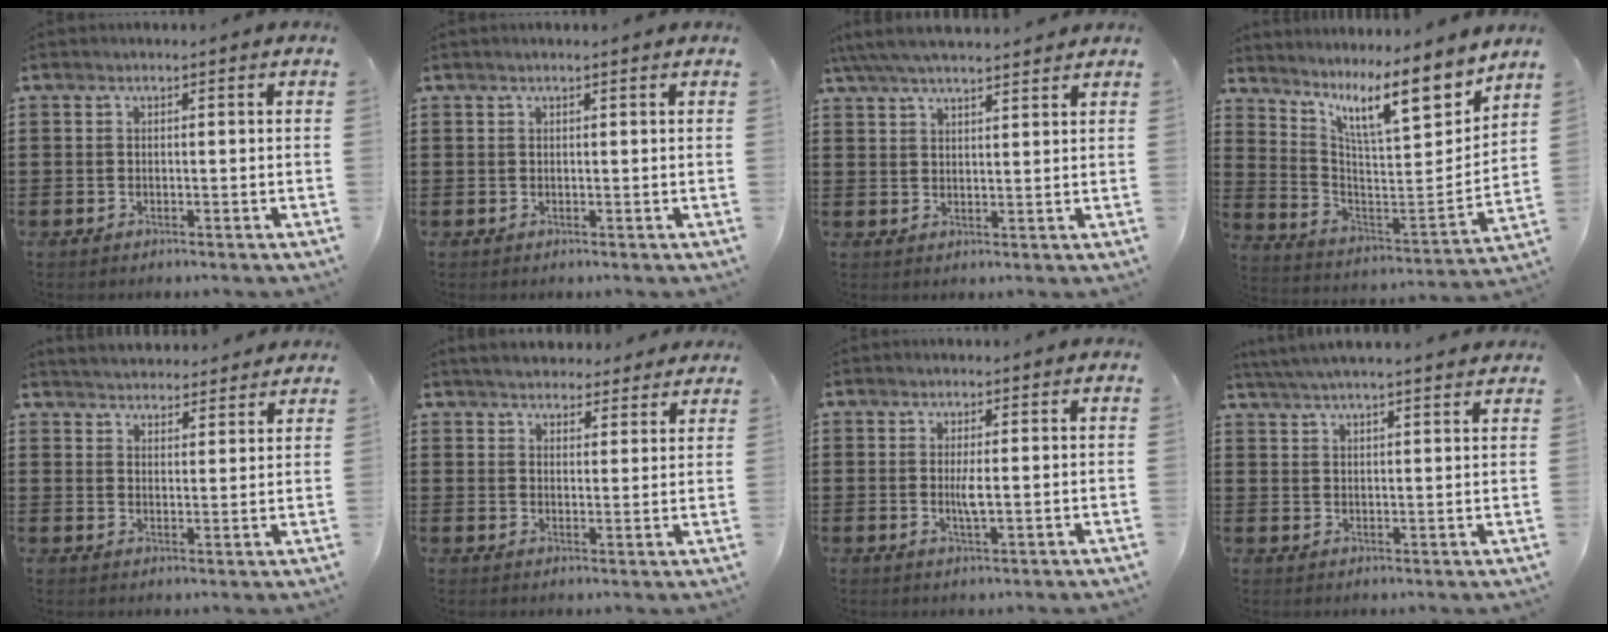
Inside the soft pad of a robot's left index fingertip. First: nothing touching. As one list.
[{"total": 0.5, "force": [0.4, 0.0, 0.4], "torque": [-0.007, 0.000, 0.007]}, {"total": 5.0, "force": [4.4, 0.4, 2.2], "torque": [-0.054, -0.011, 0.081]}, {"total": 12.1, "force": [8.1, 2.3, 8.7], "torque": [-0.168, -0.046, 0.130]}, {"total": 3.5, "force": [3.5, 0.1, -0.2], "torque": [-0.010, -0.016, 0.062]}, {"total": 3.9, "force": [3.8, 0.7, 0.5], "torque": [-0.023, -0.011, 0.069]}, {"total": 2.7, "force": [0.2, 0.2, 2.6], "torque": [-0.057, -0.008, 0.000]}, {"total": 3.9, "force": [3.7, -0.5, 1.1], "torque": [-0.033, -0.013, 0.065]}]